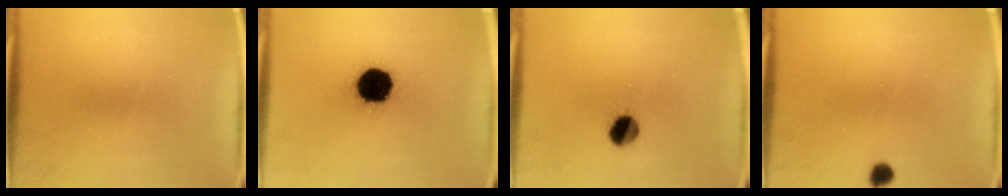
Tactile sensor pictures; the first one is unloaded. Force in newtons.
{"total": 17.3}
{"total": 6.0}
{"total": 2.0}